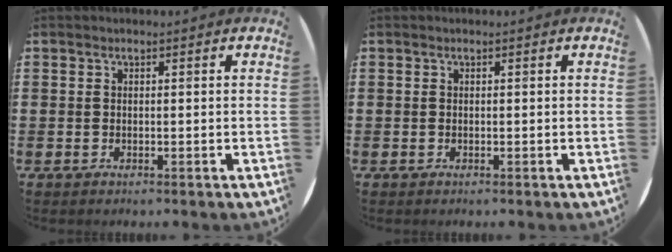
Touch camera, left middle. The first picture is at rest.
{"total": 0.0}